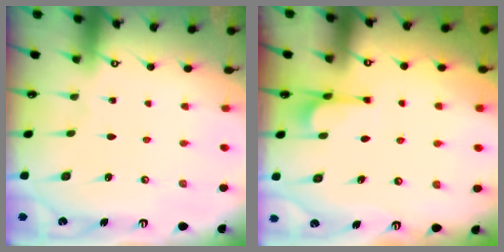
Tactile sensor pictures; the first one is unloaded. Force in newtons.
{"total": 3.2, "press": 3.2, "slide": 0.7}